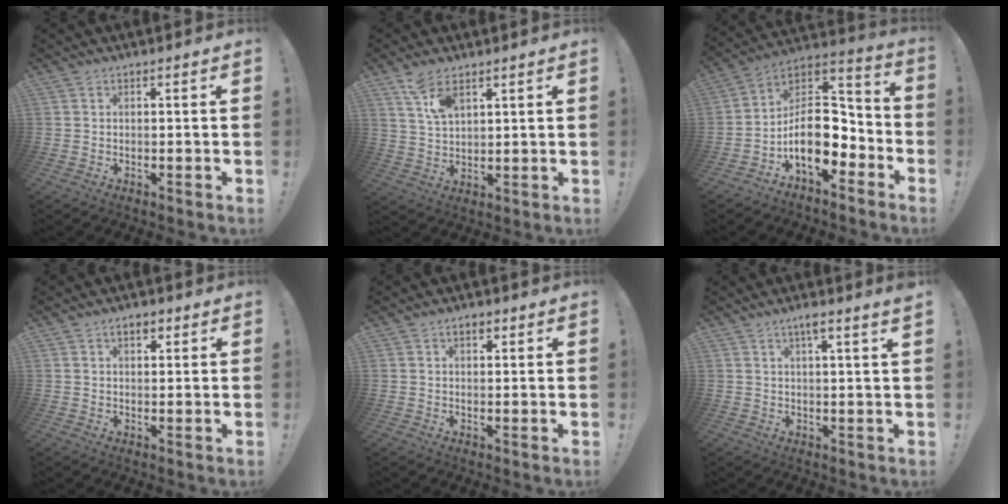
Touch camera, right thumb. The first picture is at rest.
{"total": 7.4, "force": [4.7, 3.4, 4.6], "torque": [-0.075, -0.022, 0.086]}
{"total": 16.5, "force": [-4.5, 10.3, 12.1], "torque": [-0.185, 0.013, -0.066]}
{"total": 3.3, "force": [1.6, 1.9, 2.2], "torque": [-0.028, -0.001, 0.025]}
{"total": 2.6, "force": [1.2, 1.4, 1.9], "torque": [-0.028, -0.001, 0.019]}
{"total": 3.7, "force": [2.4, -0.3, 2.9], "torque": [-0.048, -0.012, 0.036]}